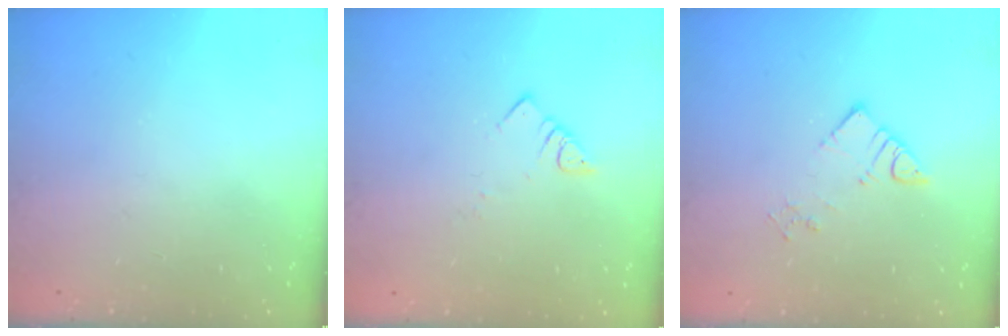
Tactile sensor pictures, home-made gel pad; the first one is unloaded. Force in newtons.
{"total": 3.4, "press": 3.3, "slide": 0.3}
{"total": 4.9, "press": 4.9, "slide": 0.2}